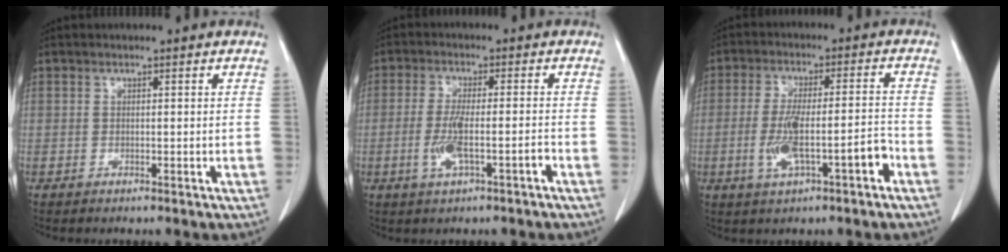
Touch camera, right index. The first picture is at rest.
{"total": 5.9, "force": [-2.3, 0.9, 5.4], "torque": [-0.106, 0.001, -0.039]}
{"total": 9.2, "force": [-3.4, 1.7, 8.4], "torque": [-0.155, 0.014, -0.052]}